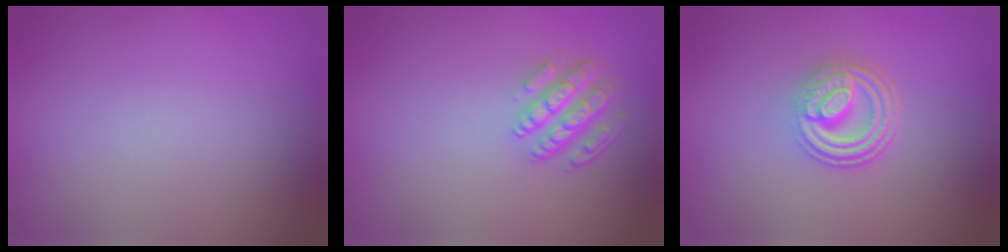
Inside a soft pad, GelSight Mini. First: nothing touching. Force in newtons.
{"total": 4.3, "press": 3.3, "slide": 2.7}
{"total": 4.8, "press": 3.4, "slide": 3.3}